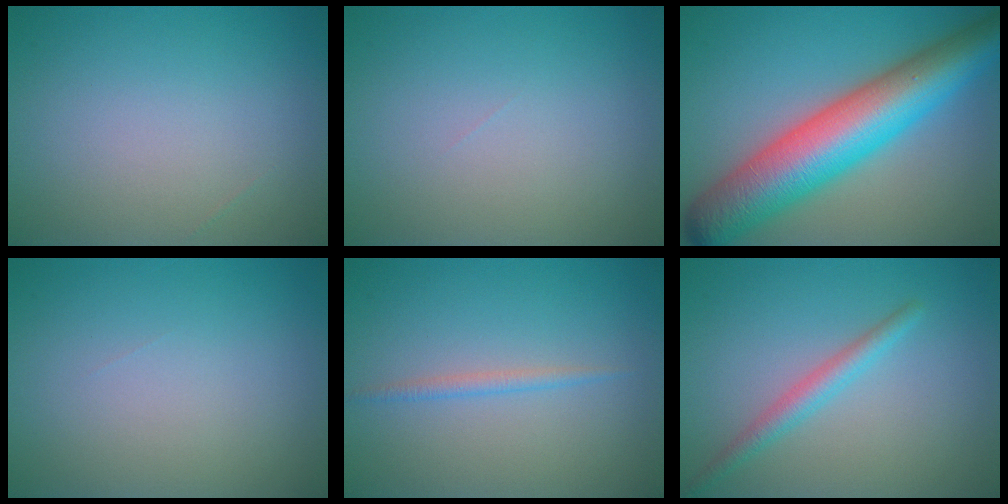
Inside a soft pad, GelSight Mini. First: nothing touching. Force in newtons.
{"total": 0.0}
{"total": 11.8, "press": 11.7, "slide": 0.2}
{"total": 0.0}
{"total": 1.1, "press": 1.1, "slide": 0.1}
{"total": 2.1, "press": 2.1, "slide": 0.0}